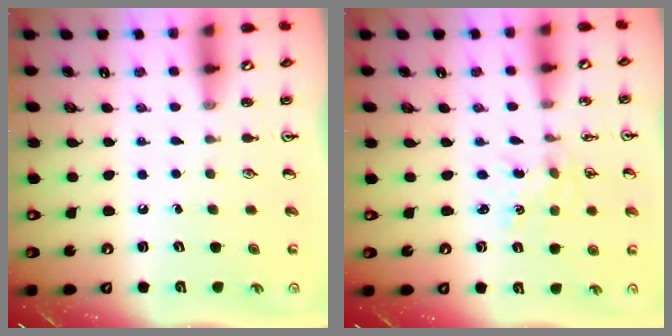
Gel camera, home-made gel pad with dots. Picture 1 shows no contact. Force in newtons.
{"total": 0.0}